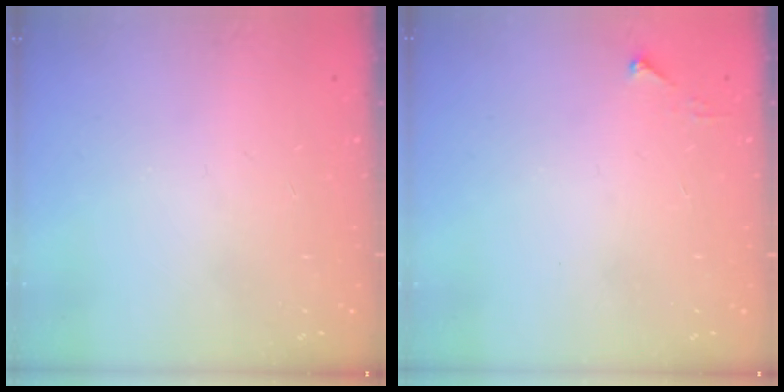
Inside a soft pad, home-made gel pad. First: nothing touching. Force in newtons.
{"total": 3.1, "press": 3.1, "slide": 0.4}